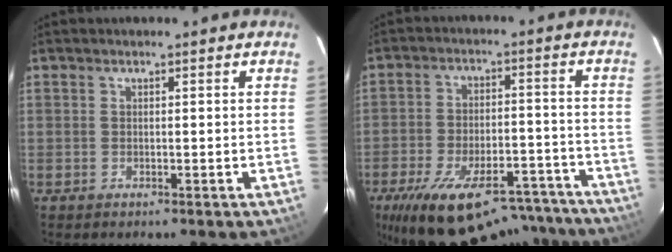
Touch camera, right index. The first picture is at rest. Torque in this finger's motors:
{"motor_torque": [1.80, -0.34, 0.87, 0.21]}